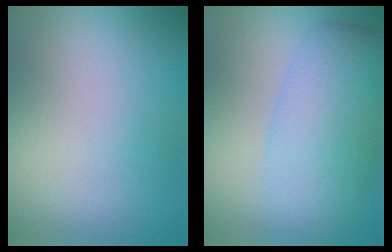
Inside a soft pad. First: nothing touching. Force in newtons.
{"total": 6.6, "press": 6.6, "slide": 0.1}